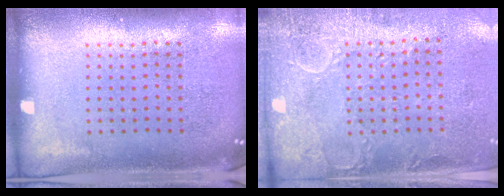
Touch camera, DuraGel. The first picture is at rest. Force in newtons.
{"total": 2.9, "press": 2.4, "slide": 1.6}